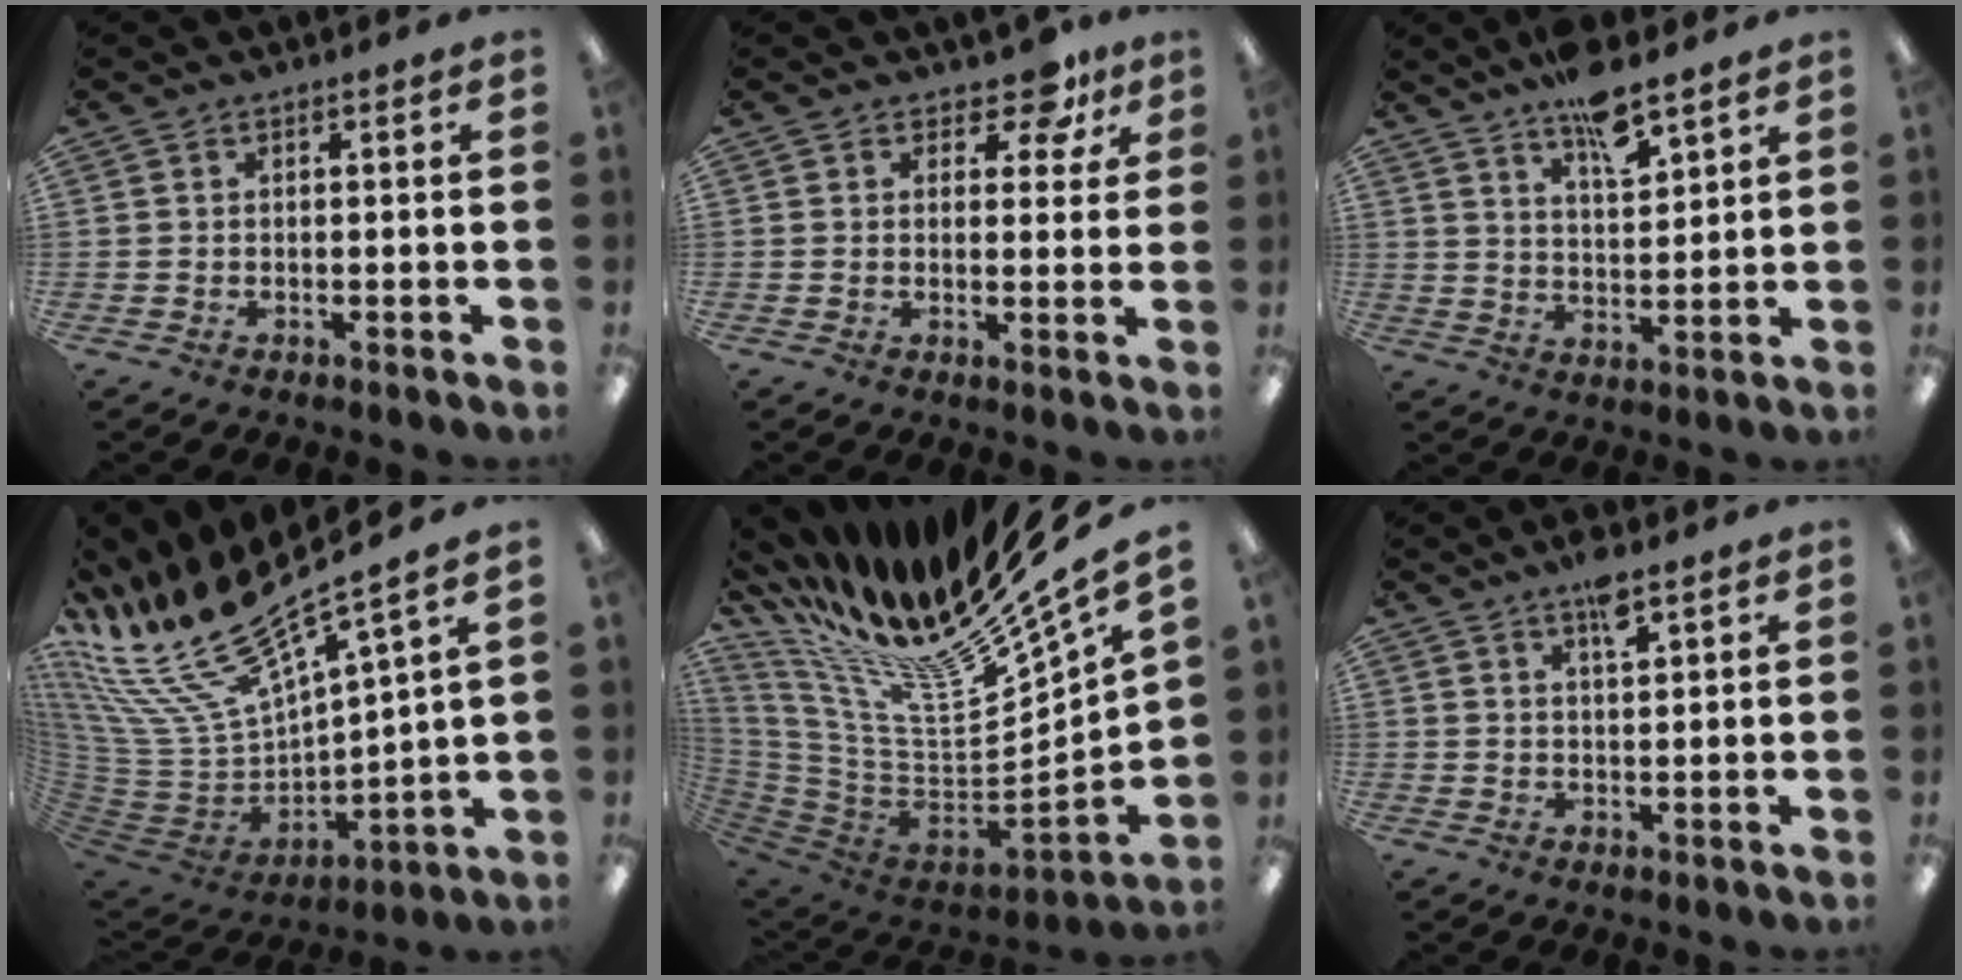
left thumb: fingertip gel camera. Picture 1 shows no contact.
{"total": 7.4, "force": [5.0, 3.8, 3.9], "torque": [-0.041, -0.025, 0.082]}
{"total": 9.0, "force": [7.3, 2.6, 4.7], "torque": [-0.073, -0.044, 0.126]}
{"total": 24.2, "force": [18.2, 8.1, 13.8], "torque": [-0.263, -0.146, 0.334]}
{"total": 24.5, "force": [17.4, 6.0, 16.1], "torque": [-0.269, -0.158, 0.297]}
{"total": 5.1, "force": [3.7, 1.1, 3.4], "torque": [-0.059, -0.014, 0.060]}